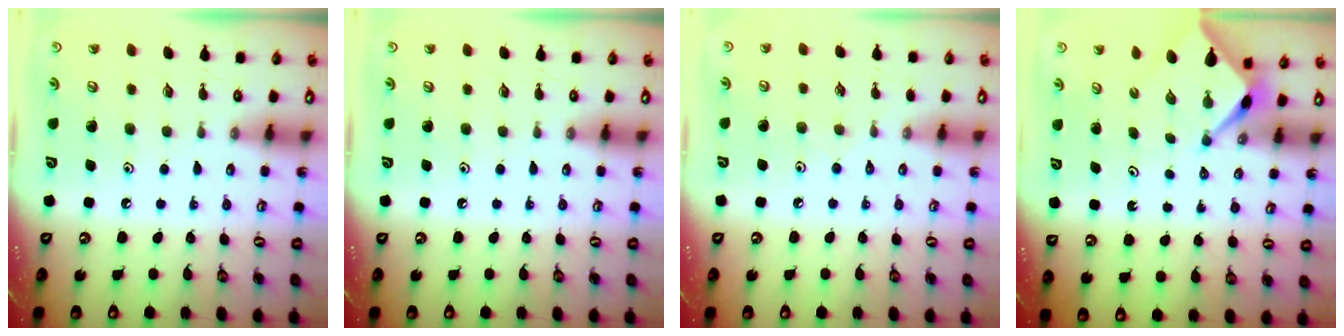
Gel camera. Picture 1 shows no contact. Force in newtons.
{"total": 0.0}
{"total": 4.4, "press": 4.3, "slide": 0.7}
{"total": 2.5, "press": 2.5, "slide": 0.3}